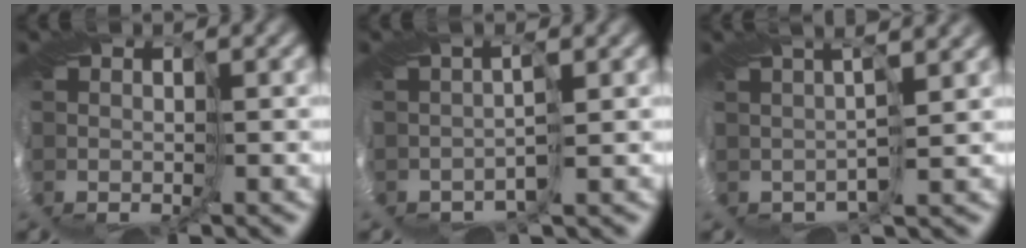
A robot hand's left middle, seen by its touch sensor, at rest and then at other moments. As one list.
[{"total": 0.7, "force": [-0.7, 0.0, 0.1], "torque": [-0.017, 0.002, -0.012]}, {"total": 3.3, "force": [2.7, 0.3, 2.0], "torque": [-0.015, 0.044, 0.027]}]